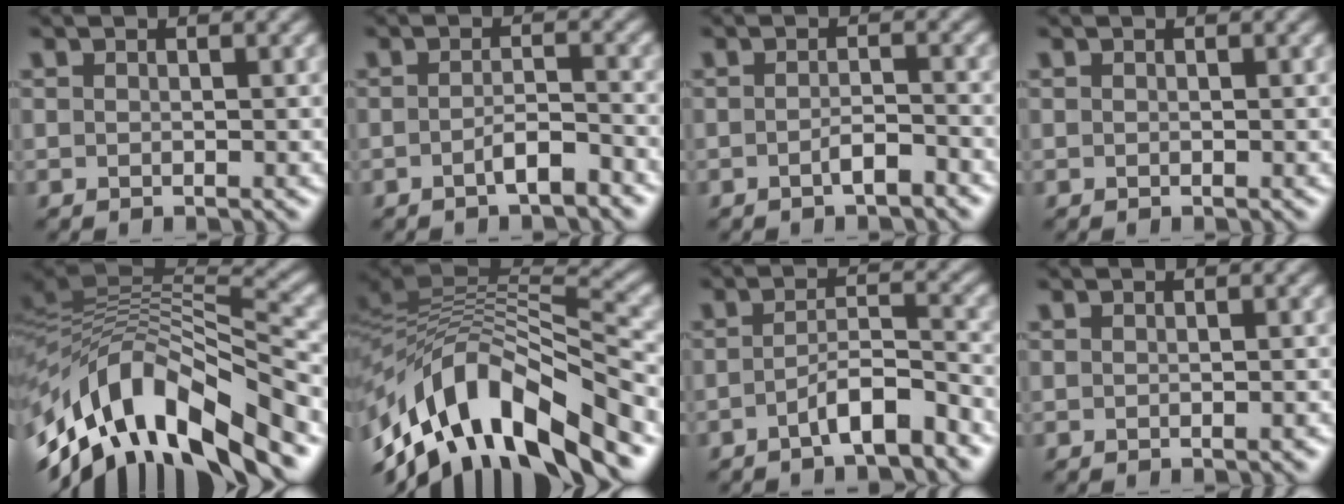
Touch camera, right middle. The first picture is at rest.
{"total": 2.3, "force": [-1.3, 0.6, 1.8], "torque": [-0.030, 0.006, -0.025]}
{"total": 1.9, "force": [-1.1, 0.5, 1.5], "torque": [-0.027, 0.003, -0.020]}
{"total": 0.0}
{"total": 13.0, "force": [-5.8, 5.3, 10.3], "torque": [-0.195, 0.015, -0.099]}
{"total": 12.7, "force": [-6.7, 5.3, 9.4], "torque": [-0.176, 0.018, -0.119]}
{"total": 4.2, "force": [-2.6, 1.0, 3.1], "torque": [-0.054, 0.008, -0.048]}
{"total": 0.6, "force": [-0.4, 0.1, 0.5], "torque": [-0.007, 0.002, -0.004]}